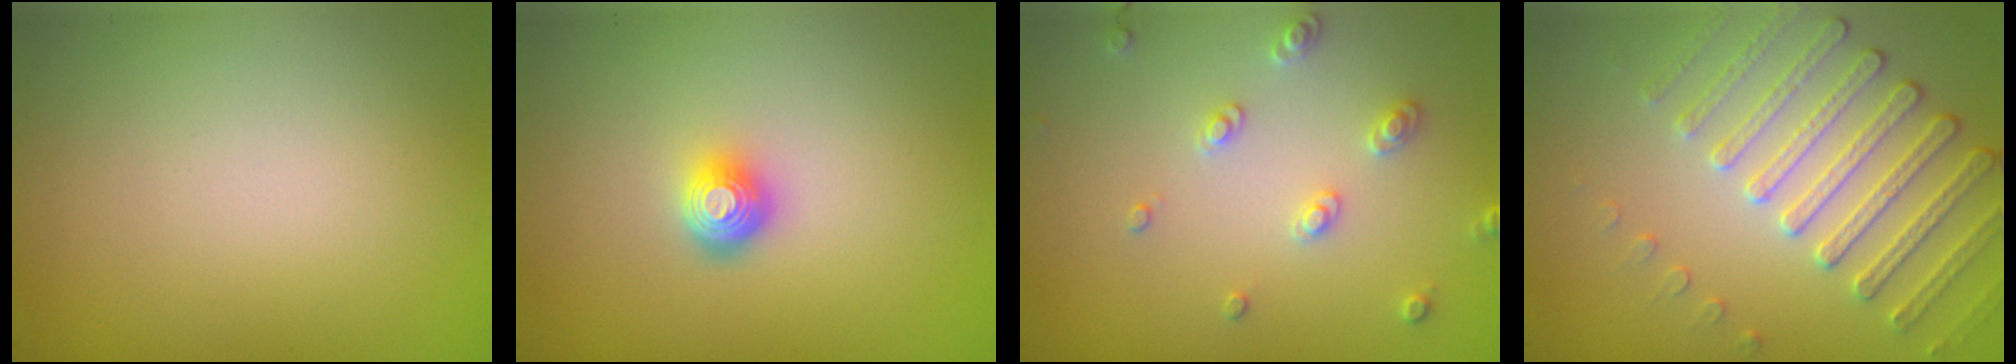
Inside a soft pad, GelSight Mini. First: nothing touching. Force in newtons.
{"total": 2.1, "press": 1.5, "slide": 1.5}
{"total": 2.2, "press": 2.1, "slide": 0.6}
{"total": 4.0, "press": 3.8, "slide": 1.4}